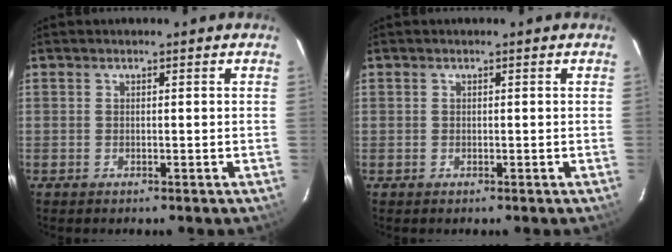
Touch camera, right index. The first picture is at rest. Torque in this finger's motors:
{"motor_torque": [-0.92, 0.61, -1.05, -0.21]}